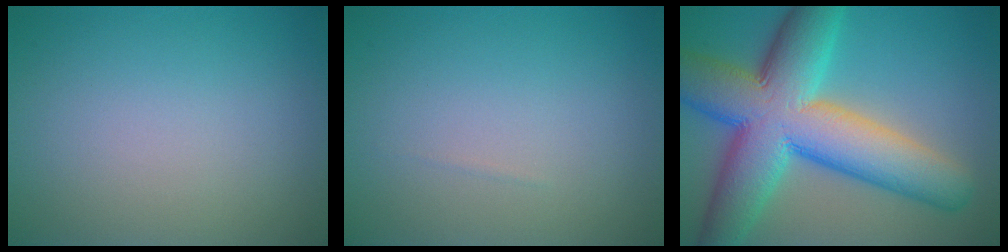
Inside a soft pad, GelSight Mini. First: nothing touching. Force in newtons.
{"total": 0.0}
{"total": 13.8, "press": 13.8, "slide": 0.6}